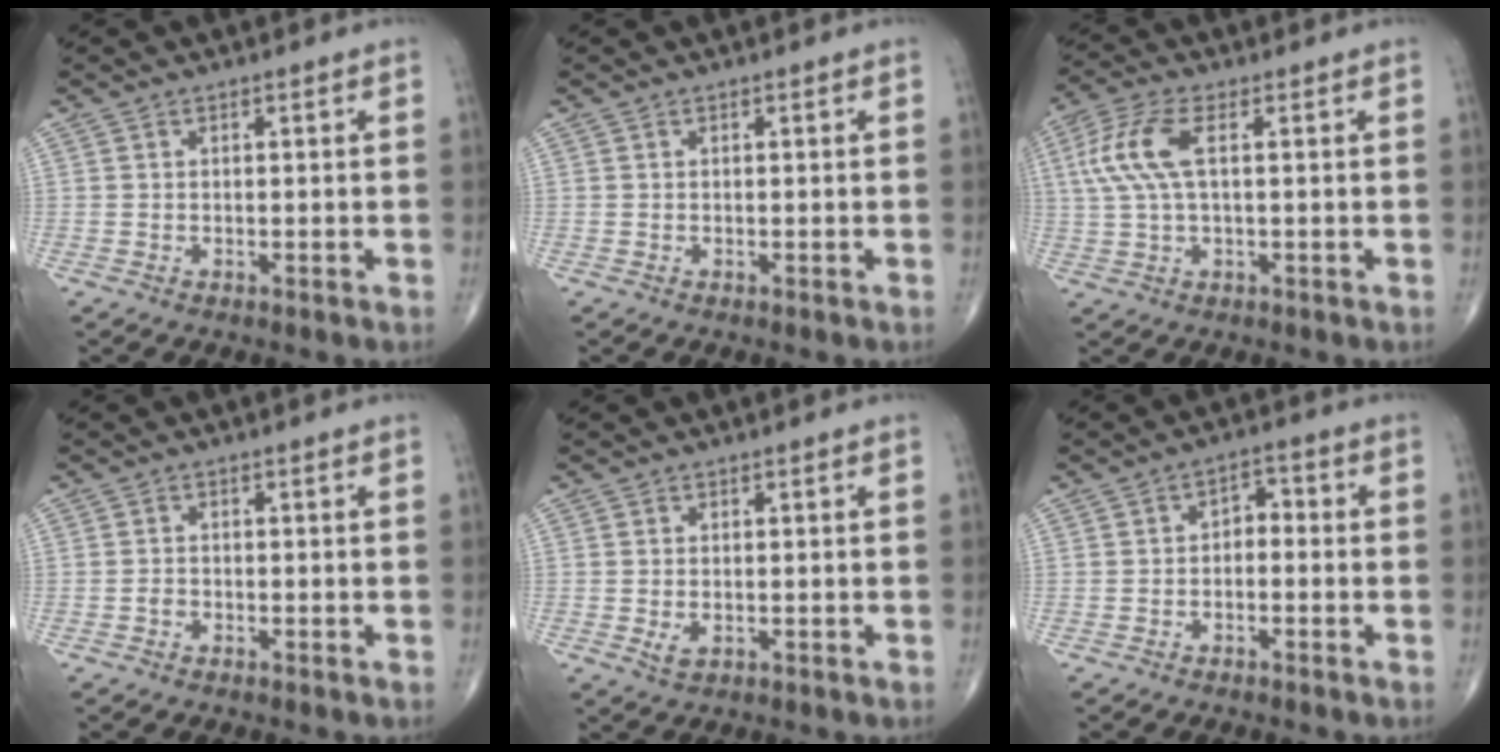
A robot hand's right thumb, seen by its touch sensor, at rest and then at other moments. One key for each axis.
{"total": 0.0}
{"total": 8.9, "fx": 1.9, "fy": 3.5, "fz": 7.9, "tx": -0.198, "ty": 0.019, "tz": 0.035}
{"total": 0.9, "fx": -0.5, "fy": 0.5, "fz": 0.4, "tx": -0.003, "ty": 0.002, "tz": -0.012}
{"total": 1.9, "fx": -0.3, "fy": 1.1, "fz": 1.5, "tx": -0.028, "ty": -0.004, "tz": -0.002}
{"total": 3.3, "fx": -0.7, "fy": 2.2, "fz": 2.4, "tx": -0.020, "ty": 0.023, "tz": -0.023}